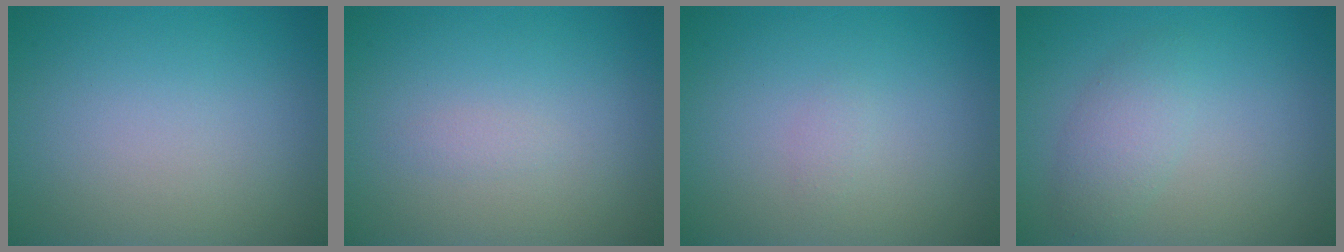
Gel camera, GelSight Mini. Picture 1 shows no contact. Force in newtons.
{"total": 0.6, "press": 0.6, "slide": 0.1}
{"total": 0.6, "press": 0.6, "slide": 0.1}
{"total": 2.3, "press": 2.3, "slide": 0.1}